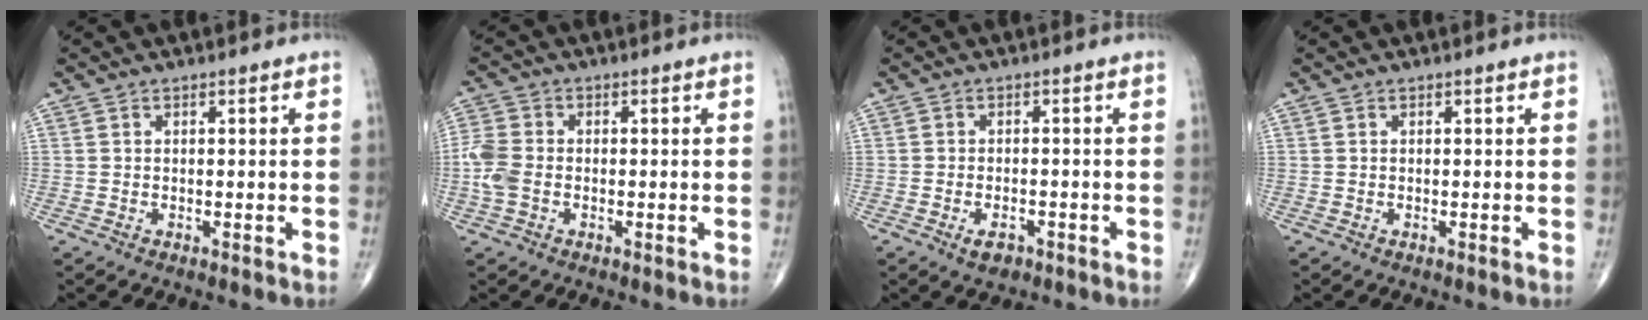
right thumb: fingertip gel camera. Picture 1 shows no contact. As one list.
[{"total": 5.5, "force": [-1.2, 3.9, 3.8], "torque": [-0.104, 0.008, -0.031]}, {"total": 3.1, "force": [-1.7, 1.7, 2.0], "torque": [-0.033, 0.004, -0.027]}, {"total": 0.0}]